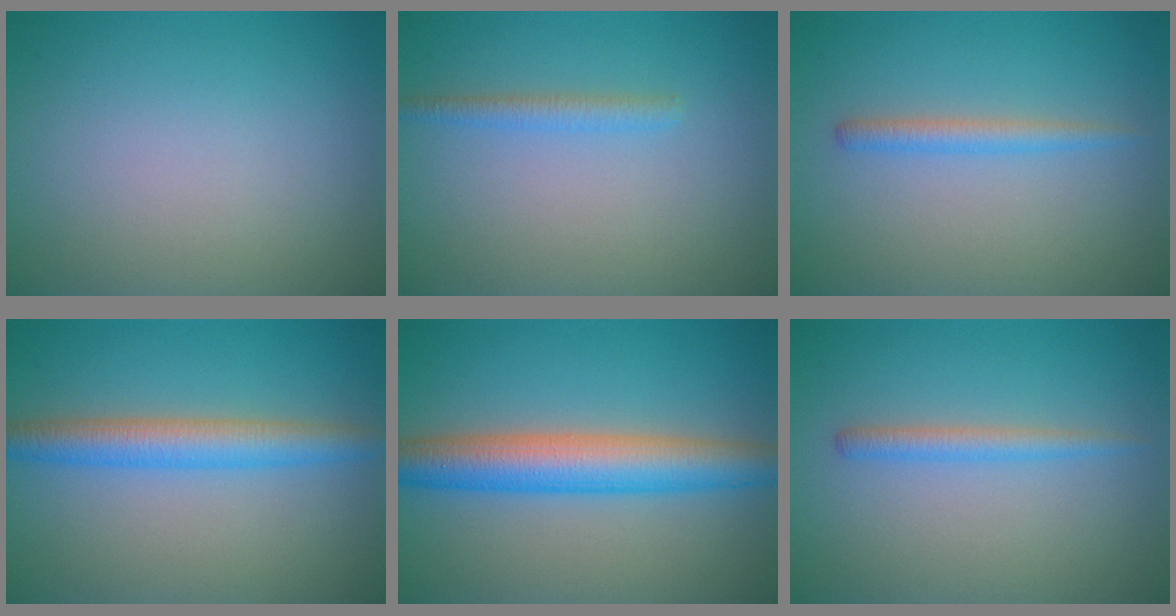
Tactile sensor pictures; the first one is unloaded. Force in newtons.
{"total": 1.6, "press": 1.6, "slide": 0.0}
{"total": 1.7, "press": 1.7, "slide": 0.2}
{"total": 4.2, "press": 4.2, "slide": 0.1}
{"total": 6.7, "press": 6.7, "slide": 0.1}
{"total": 1.7, "press": 1.7, "slide": 0.2}